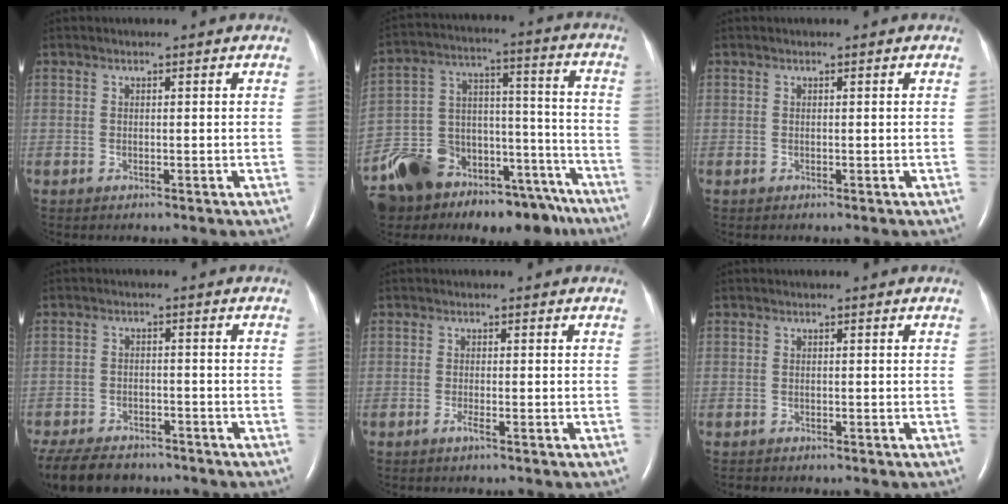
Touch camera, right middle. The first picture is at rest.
{"total": 26.8, "force": [-20.3, 12.0, 12.8], "torque": [-0.219, 0.038, -0.308]}
{"total": 0.0}
{"total": 13.0, "force": [-10.4, 5.6, 5.4], "torque": [-0.125, -0.018, -0.154]}
{"total": 1.0, "force": [-0.6, -0.1, 0.8], "torque": [-0.016, -0.001, -0.012]}
{"total": 0.7, "force": [-0.6, 0.2, 0.1], "torque": [-0.009, -0.001, -0.011]}